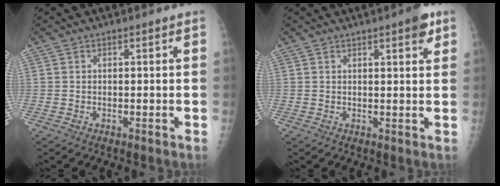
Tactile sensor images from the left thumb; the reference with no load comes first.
{"total": 3.7, "force": [2.2, 0.9, 2.9], "torque": [-0.031, -0.008, 0.025]}